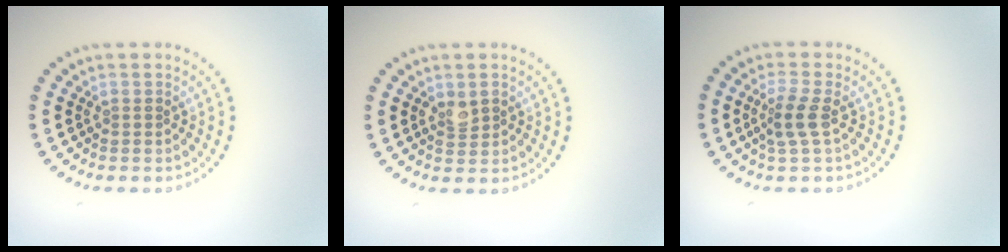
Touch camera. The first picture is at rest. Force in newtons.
{"total": 1.4, "press": 1.4, "slide": 0.1}
{"total": 2.2, "press": 2.0, "slide": 1.0}